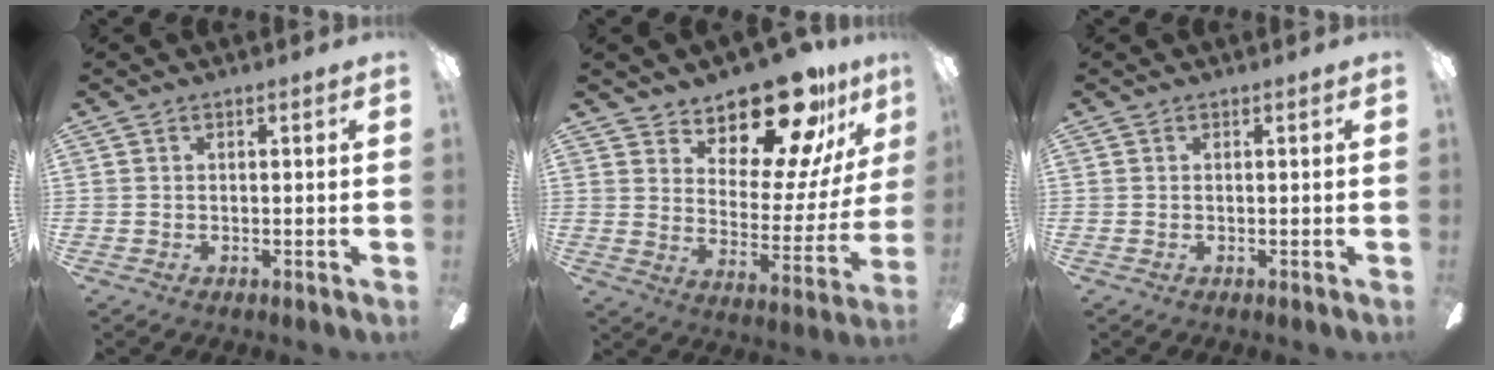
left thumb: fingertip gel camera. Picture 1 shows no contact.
{"total": 18.9, "force": [15.3, 6.9, 8.8], "torque": [-0.132, -0.121, 0.260]}
{"total": 0.0}